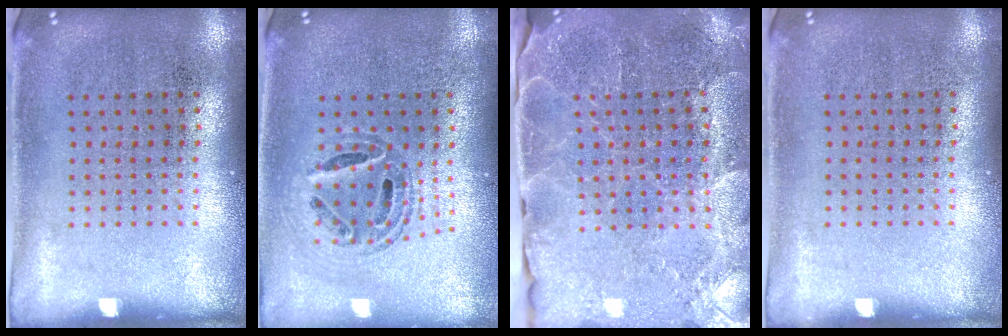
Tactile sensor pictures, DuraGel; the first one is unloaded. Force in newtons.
{"total": 0.8, "press": 0.8, "slide": 0.1}
{"total": 3.1, "press": 3.1, "slide": 0.3}
{"total": 0.0}